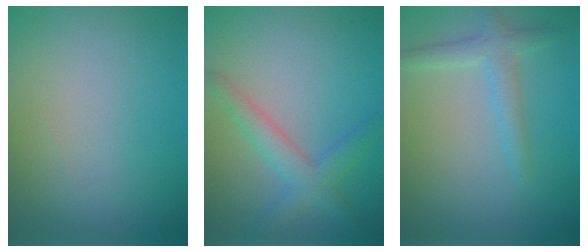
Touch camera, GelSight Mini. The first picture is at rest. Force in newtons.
{"total": 3.5, "press": 3.5, "slide": 0.1}
{"total": 2.5, "press": 2.5, "slide": 0.1}